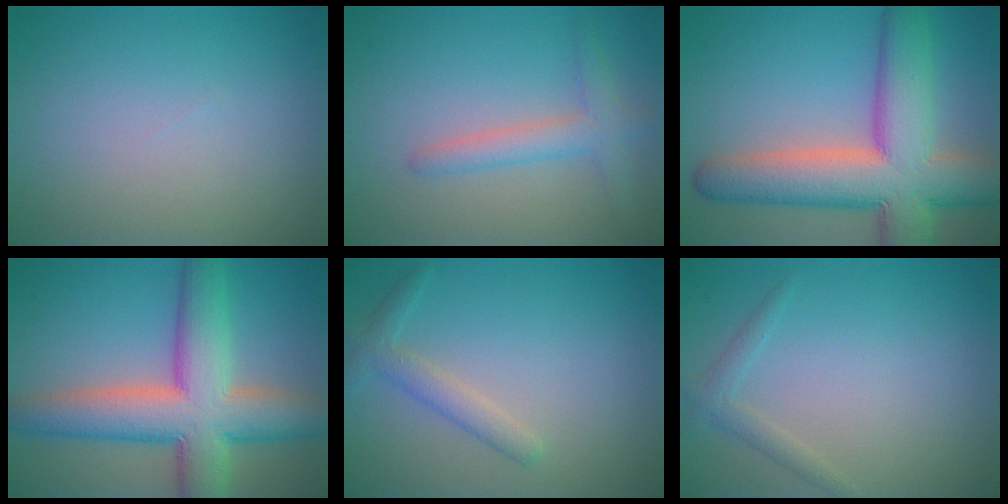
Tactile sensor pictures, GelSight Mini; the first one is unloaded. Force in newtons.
{"total": 2.7, "press": 2.7, "slide": 0.2}
{"total": 12.0, "press": 12.0, "slide": 0.8}
{"total": 10.4, "press": 10.4, "slide": 0.5}
{"total": 2.2, "press": 2.2, "slide": 0.1}
{"total": 1.4, "press": 1.4, "slide": 0.1}